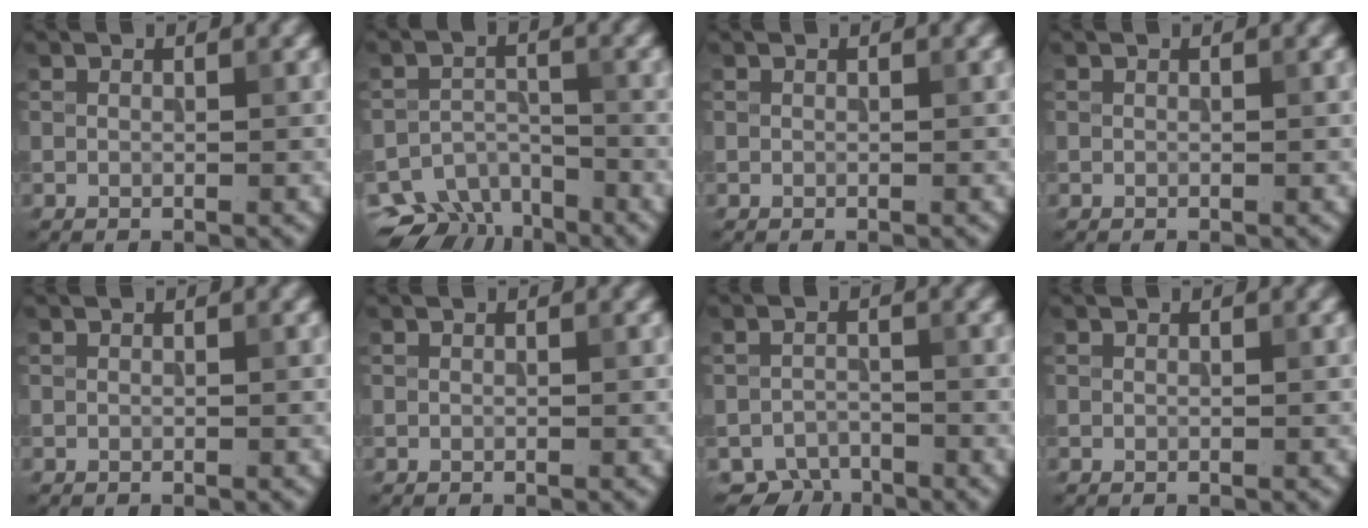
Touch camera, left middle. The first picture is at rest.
{"total": 6.8, "force": [-5.7, 3.3, 1.7], "torque": [-0.020, -0.018, -0.086]}
{"total": 0.0}
{"total": 0.0}
{"total": 0.0}
{"total": 0.0}
{"total": 2.9, "force": [-2.6, 1.3, 0.6], "torque": [-0.004, -0.005, -0.049]}
{"total": 0.0}